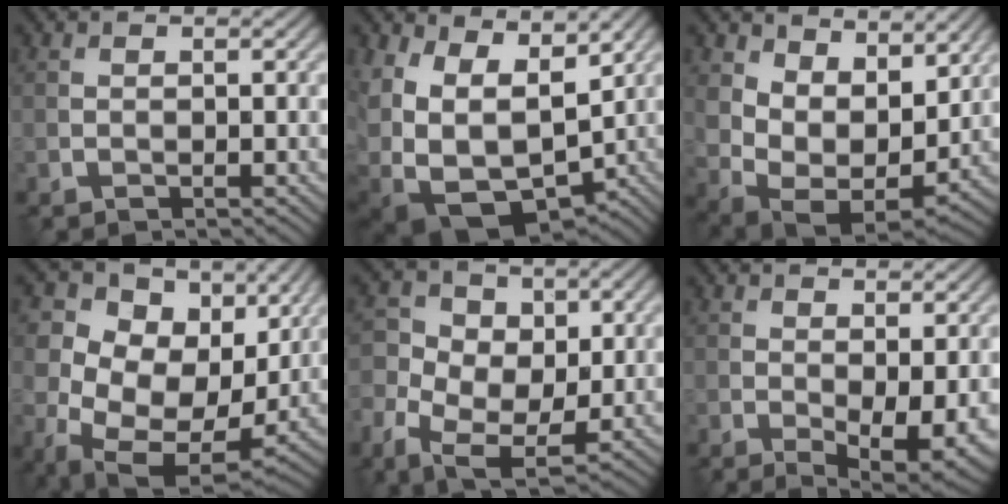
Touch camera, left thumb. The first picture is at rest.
{"total": 15.6, "force": [1.0, 10.9, 11.1], "torque": [-0.232, -0.043, 0.071]}
{"total": 11.3, "force": [5.3, 6.8, 7.3], "torque": [-0.166, -0.018, 0.099]}
{"total": 16.4, "force": [3.0, 12.3, 10.5], "torque": [-0.232, 0.001, 0.078]}
{"total": 9.1, "force": [-1.9, 6.7, 5.8], "torque": [-0.126, -0.011, -0.046]}
{"total": 6.0, "force": [-1.4, 2.6, 5.2], "torque": [-0.085, -0.020, -0.009]}